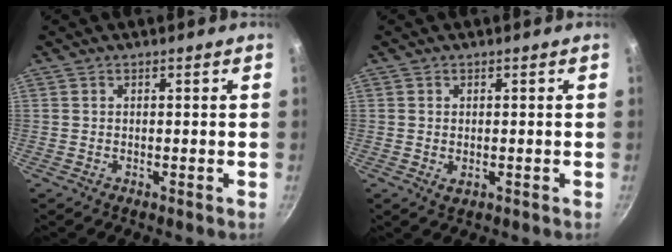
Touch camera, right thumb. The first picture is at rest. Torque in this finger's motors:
{"motor_torque": [-0.15, 0.14, -0.33, 0.55, -0.01]}